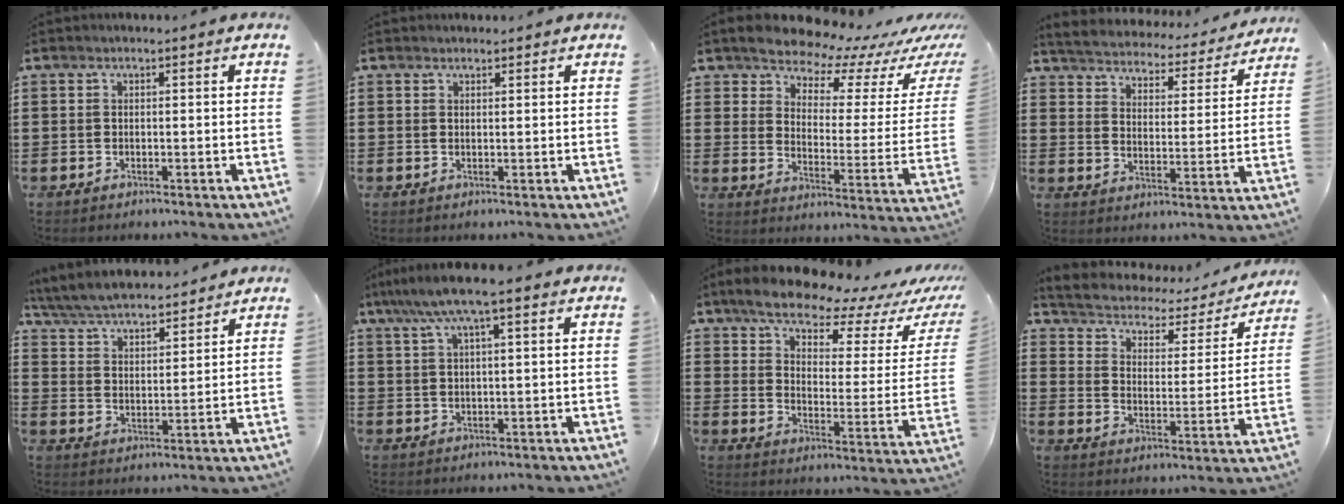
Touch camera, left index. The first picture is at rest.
{"total": 0.9, "force": [0.9, 0.3, 0.1], "torque": [-0.004, 0.001, 0.018]}
{"total": 7.5, "force": [7.3, 1.8, 0.7], "torque": [-0.043, -0.067, 0.124]}
{"total": 3.5, "force": [3.5, 0.1, 0.1], "torque": [-0.027, -0.032, 0.052]}
{"total": 5.8, "force": [5.6, 0.4, 1.3], "torque": [-0.050, -0.030, 0.099]}
{"total": 6.9, "force": [4.2, 0.8, 5.4], "torque": [-0.112, -0.001, 0.073]}
{"total": 8.5, "force": [7.8, 1.8, 2.9], "torque": [-0.082, -0.054, 0.132]}
{"total": 2.7, "force": [2.1, 1.4, 1.0], "torque": [-0.038, -0.019, 0.026]}